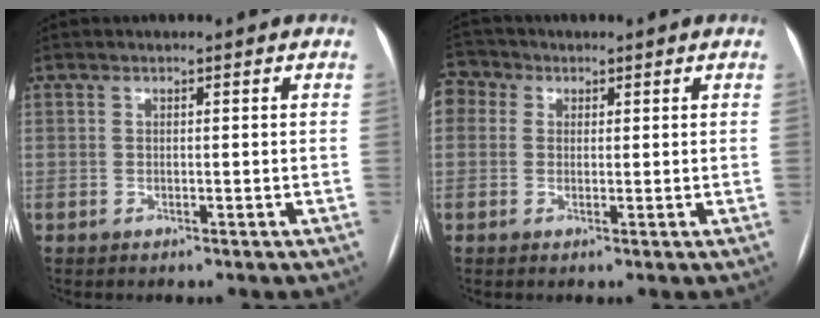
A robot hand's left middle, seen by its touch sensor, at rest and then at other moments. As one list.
[{"total": 5.1, "force": [1.7, 4.3, 2.1], "torque": [-0.056, 0.027, 0.030]}]